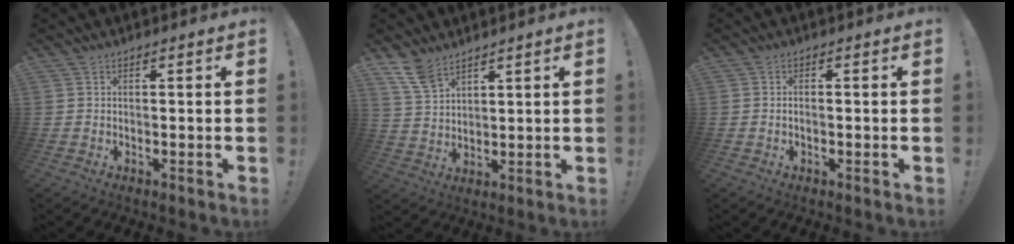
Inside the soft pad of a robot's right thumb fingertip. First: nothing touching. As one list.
[{"total": 8.2, "force": [6.1, 3.7, 3.9], "torque": [-0.069, -0.032, 0.118]}, {"total": 1.0, "force": [-0.5, 0.4, 0.8], "torque": [-0.020, 0.003, -0.007]}]